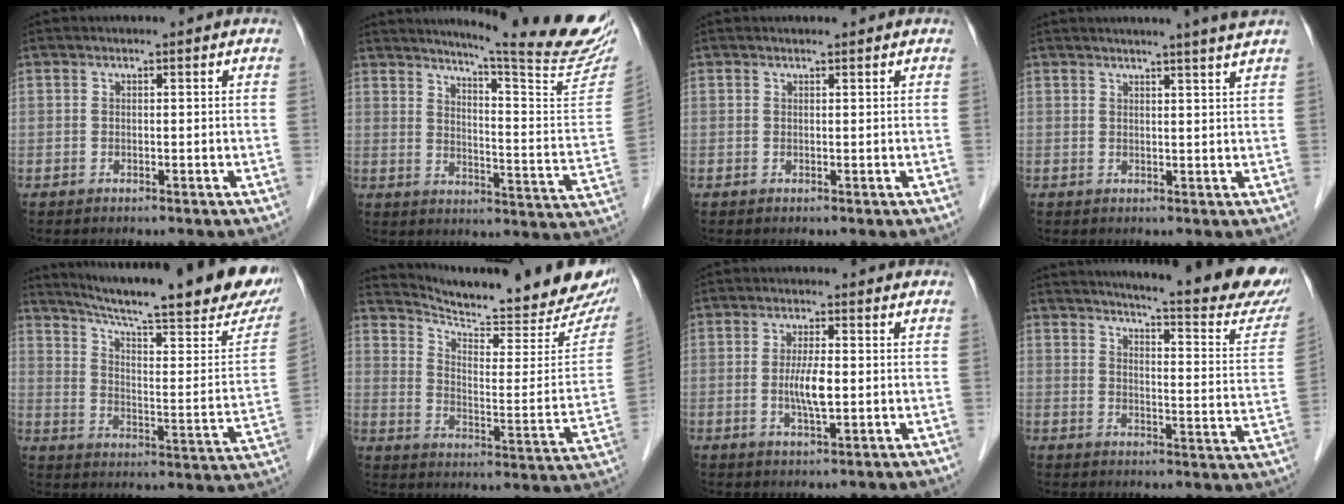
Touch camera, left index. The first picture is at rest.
{"total": 21.4, "force": [19.3, -0.8, 9.2], "torque": [-0.131, -0.115, 0.232]}
{"total": 0.5, "force": [0.5, 0.0, 0.1], "torque": [-0.007, 0.003, 0.010]}
{"total": 5.4, "force": [4.7, -1.2, 2.4], "torque": [-0.034, 0.001, 0.048]}
{"total": 28.7, "force": [23.8, 2.6, 15.9], "torque": [-0.247, -0.056, 0.312]}
{"total": 23.1, "force": [21.2, 2.0, 8.9], "torque": [-0.137, -0.076, 0.278]}
{"total": 4.3, "force": [-0.3, 0.7, 4.2], "torque": [-0.086, -0.005, -0.005]}
{"total": 22.7, "force": [20.6, 0.6, 9.6], "torque": [-0.132, -0.105, 0.238]}